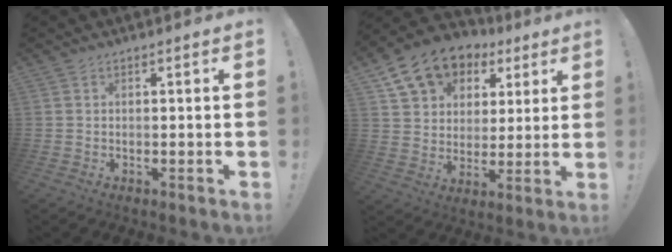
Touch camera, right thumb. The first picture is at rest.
{"total": 14.1, "force": [8.3, 9.9, 5.7], "torque": [-0.089, -0.047, 0.160]}